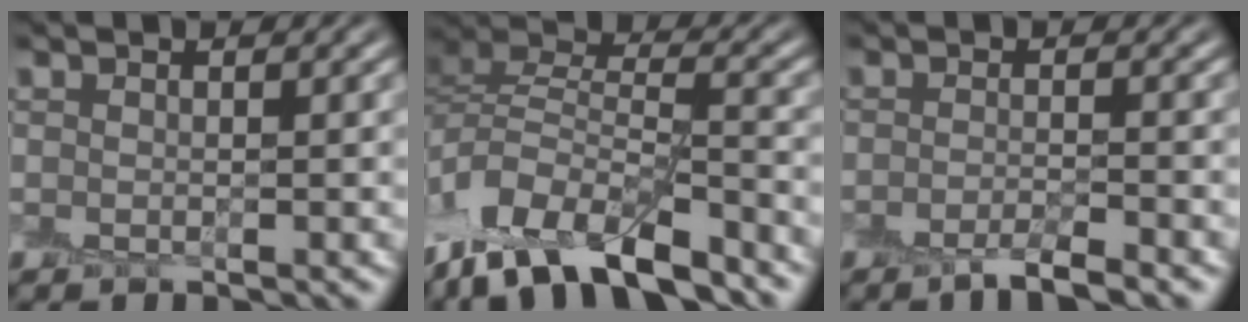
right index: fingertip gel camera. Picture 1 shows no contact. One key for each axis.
{"total": 11.0, "fx": -8.1, "fy": 4.6, "fz": 5.8, "tx": -0.107, "ty": 0.004, "tz": -0.158}
{"total": 2.8, "fx": -1.9, "fy": 0.6, "fz": 2.0, "tx": -0.027, "ty": -0.004, "tz": -0.044}